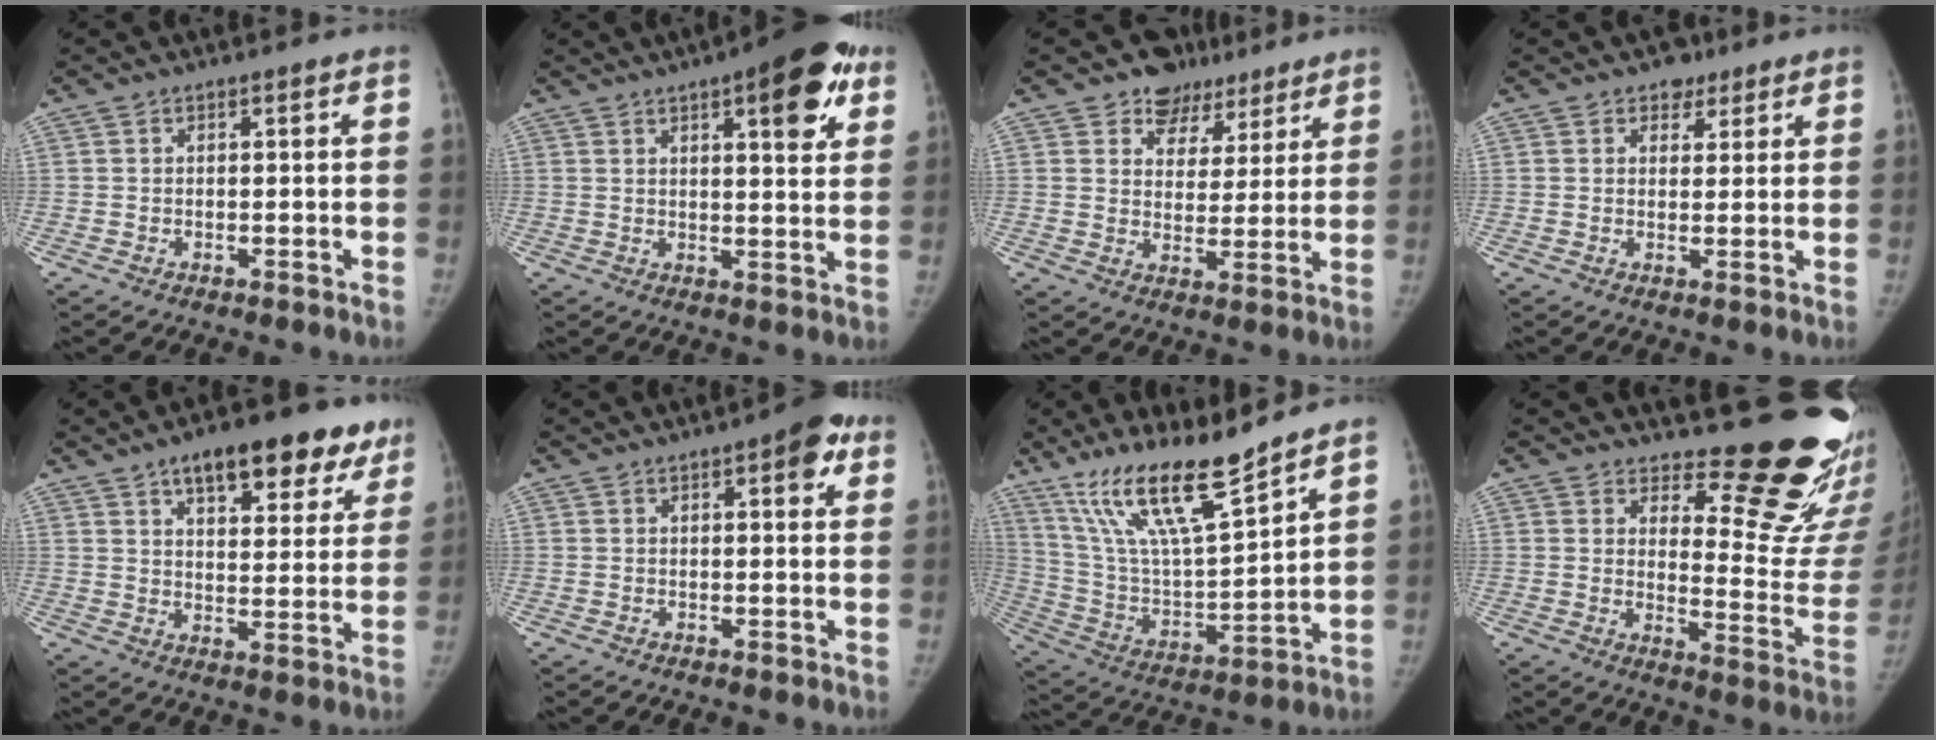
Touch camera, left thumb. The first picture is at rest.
{"total": 13.1, "force": [6.3, 4.2, 10.7], "torque": [-0.109, -0.016, 0.076]}
{"total": 9.1, "force": [6.5, 6.3, 1.2], "torque": [0.030, -0.031, 0.091]}
{"total": 3.8, "force": [2.5, 2.8, 0.9], "torque": [0.016, -0.011, 0.032]}
{"total": 17.7, "force": [11.0, 7.8, 11.6], "torque": [-0.105, -0.025, 0.153]}
{"total": 5.7, "force": [2.7, 2.1, 4.6], "torque": [-0.041, -0.004, 0.025]}
{"total": 18.3, "force": [13.7, 3.2, 11.7], "torque": [-0.192, -0.073, 0.264]}
{"total": 18.6, "force": [16.0, 5.4, 7.9], "torque": [-0.044, -0.179, 0.193]}